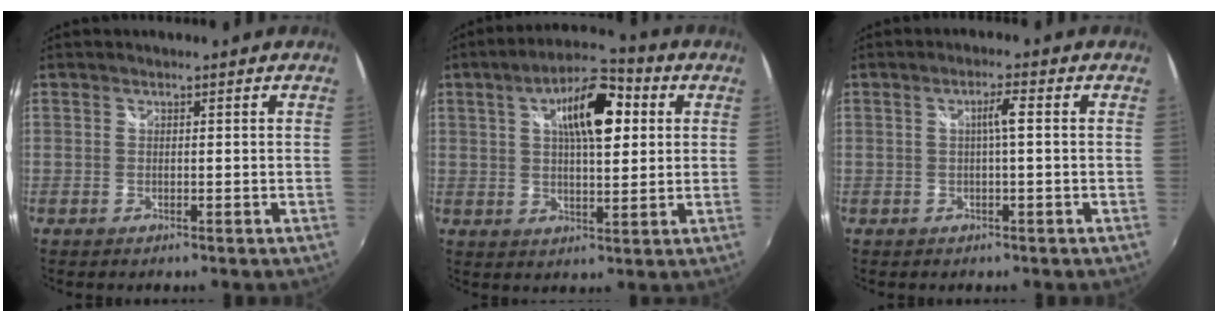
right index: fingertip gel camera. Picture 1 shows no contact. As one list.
[{"total": 12.4, "force": [3.7, 4.7, 10.9], "torque": [-0.173, 0.027, 0.056]}, {"total": 2.6, "force": [0.1, -0.1, 2.6], "torque": [-0.048, 0.005, 0.002]}]